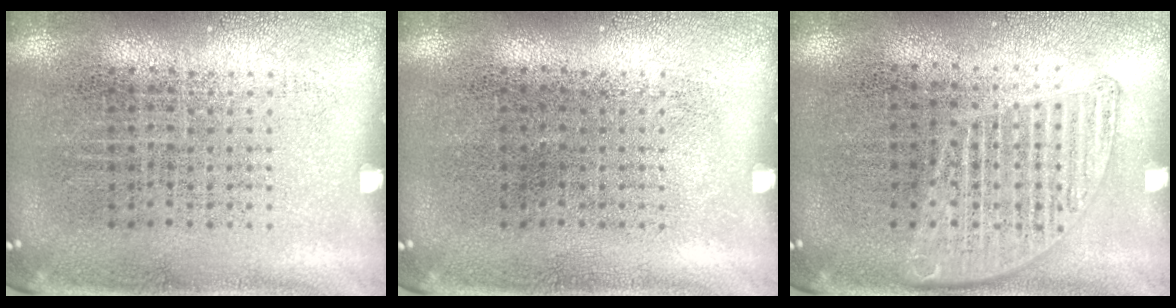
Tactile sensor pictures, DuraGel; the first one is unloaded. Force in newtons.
{"total": 0.0}
{"total": 1.3, "press": 1.3, "slide": 0.3}